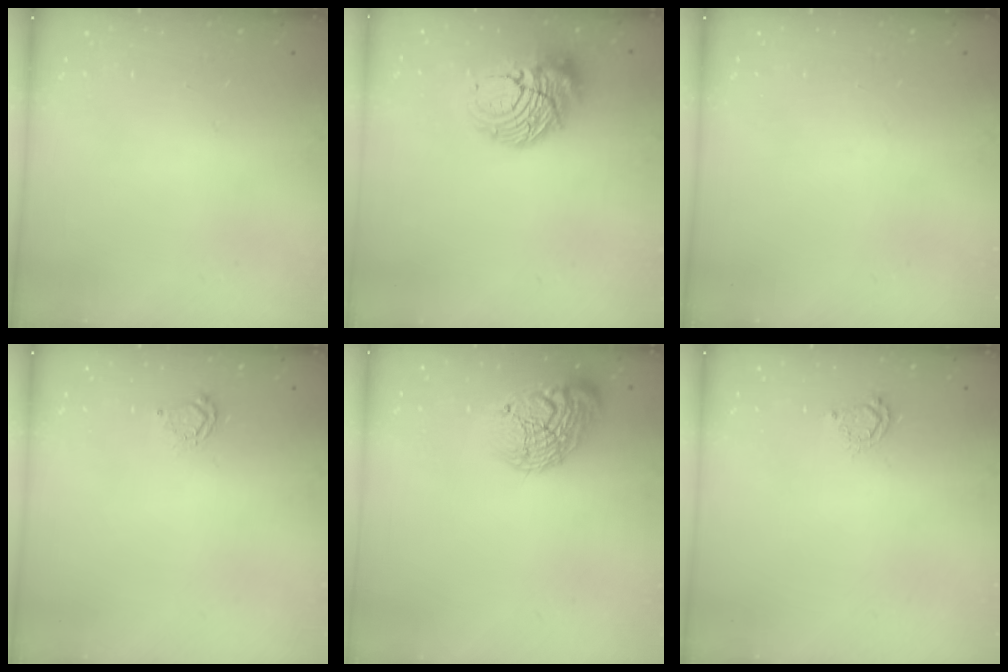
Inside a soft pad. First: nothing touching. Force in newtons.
{"total": 12.2, "press": 12.1, "slide": 1.0}
{"total": 0.0}
{"total": 4.7, "press": 4.6, "slide": 0.6}
{"total": 17.9, "press": 17.9, "slide": 1.1}
{"total": 4.5, "press": 4.4, "slide": 0.6}